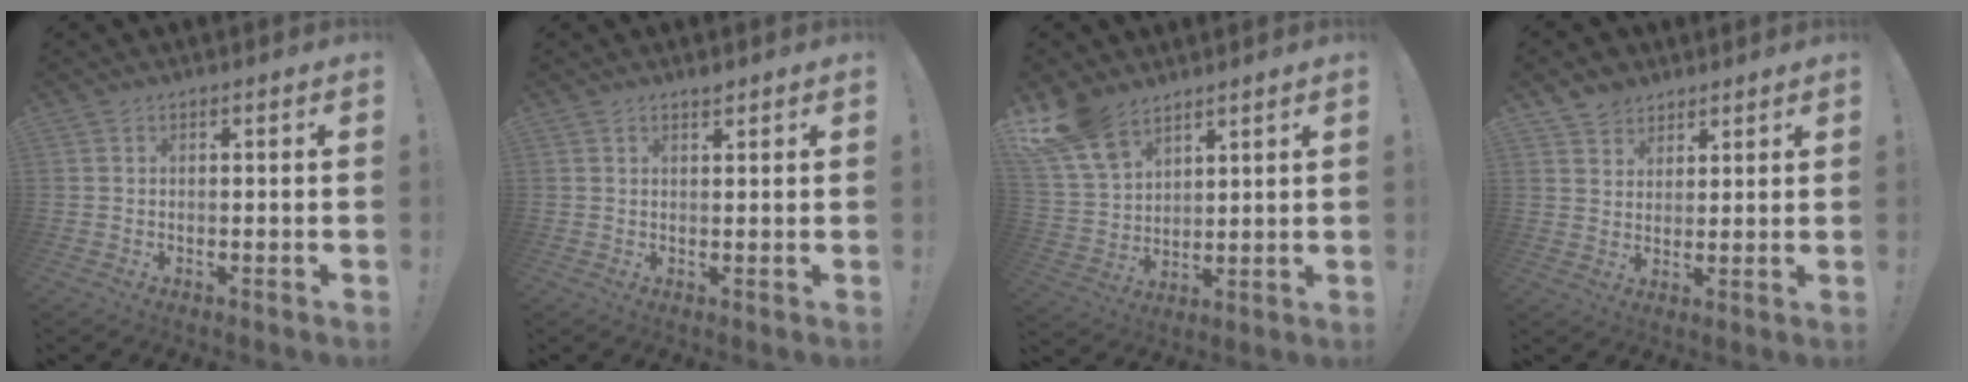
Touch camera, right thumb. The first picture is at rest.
{"total": 1.2, "force": [1.1, 0.1, 0.4], "torque": [0.006, -0.007, 0.018]}
{"total": 12.5, "force": [9.2, 6.5, 5.4], "torque": [-0.117, -0.052, 0.179]}
{"total": 5.4, "force": [4.0, 3.6, 0.2], "torque": [-0.008, -0.028, 0.080]}